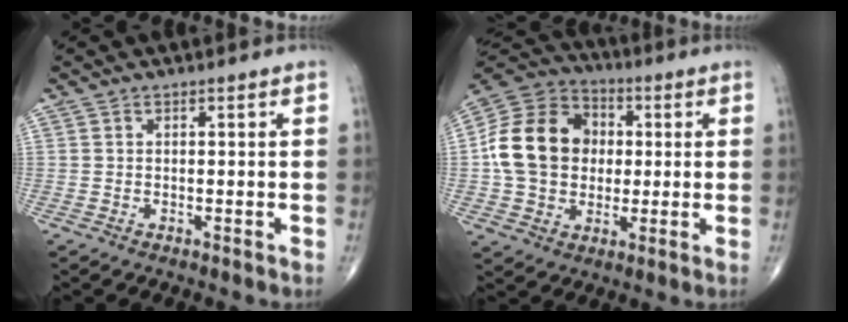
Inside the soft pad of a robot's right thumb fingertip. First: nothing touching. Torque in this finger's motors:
{"motor_torque": [1.65, 2.82, 0.77, -0.62, 0.16]}